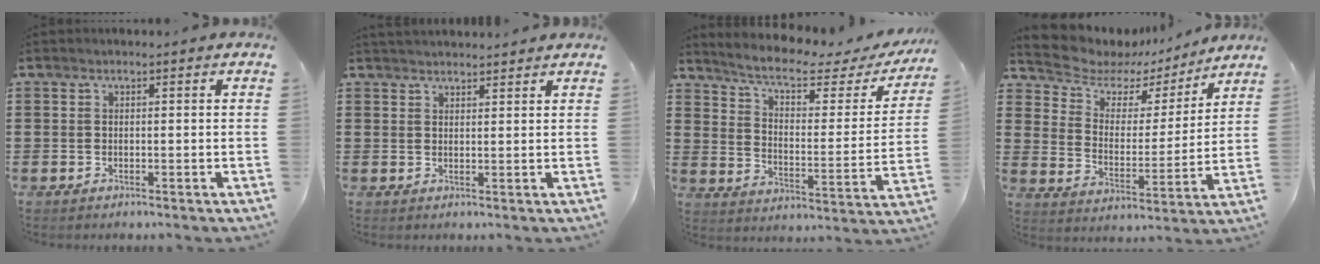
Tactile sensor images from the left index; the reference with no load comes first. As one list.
[{"total": 1.9, "force": [1.8, 0.3, -0.1], "torque": [-0.004, 0.001, 0.037]}, {"total": 5.8, "force": [4.3, 1.3, 3.7], "torque": [-0.092, -0.025, 0.067]}, {"total": 6.0, "force": [4.9, 3.4, 1.0], "torque": [-0.057, -0.029, 0.083]}]